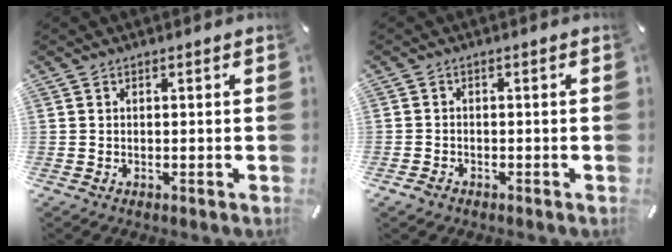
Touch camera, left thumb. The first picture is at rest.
{"total": 0.6, "force": [-0.3, 0.4, 0.3], "torque": [-0.004, 0.001, -0.006]}